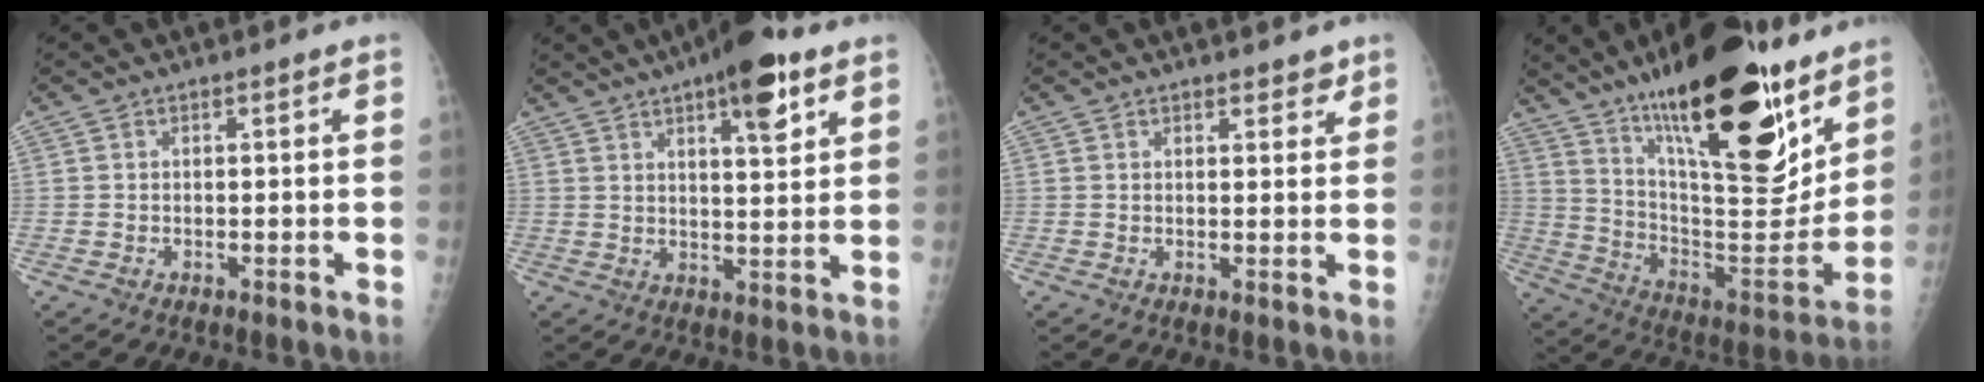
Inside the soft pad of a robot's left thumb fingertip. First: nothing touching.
{"total": 11.5, "force": [6.4, 3.5, 8.9], "torque": [-0.107, -0.024, 0.089]}
{"total": 2.7, "force": [2.2, 1.4, 0.9], "torque": [0.011, -0.012, 0.025]}
{"total": 32.4, "force": [19.8, 10.6, 23.3], "torque": [-0.333, -0.080, 0.320]}